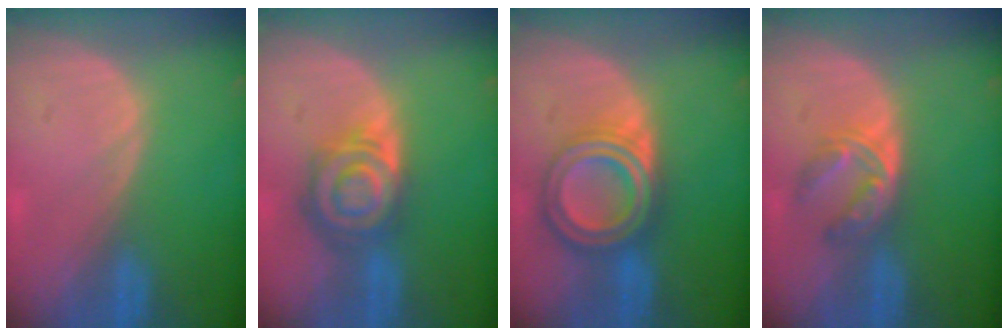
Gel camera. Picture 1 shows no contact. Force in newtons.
{"total": 8.0, "press": 7.1, "slide": 3.7}
{"total": 7.9, "press": 7.8, "slide": 0.4}
{"total": 5.9, "press": 4.8, "slide": 3.5}